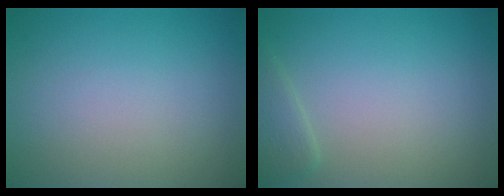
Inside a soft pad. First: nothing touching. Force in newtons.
{"total": 1.6, "press": 1.6, "slide": 0.1}